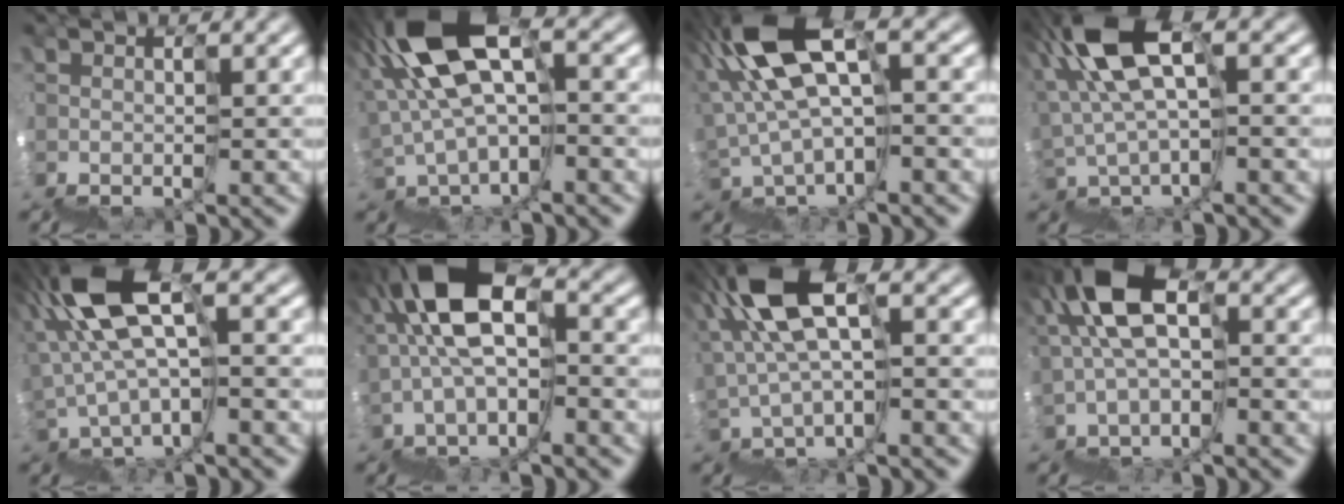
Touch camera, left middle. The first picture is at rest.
{"total": 8.1, "force": [2.7, 4.1, 6.4], "torque": [-0.129, 0.033, 0.047]}
{"total": 8.1, "force": [3.4, 3.3, 6.5], "torque": [-0.141, 0.035, 0.058]}
{"total": 6.9, "force": [3.6, 2.6, 5.2], "torque": [-0.117, 0.029, 0.054]}
{"total": 7.3, "force": [3.3, 2.8, 5.9], "torque": [-0.126, 0.032, 0.052]}
{"total": 7.1, "force": [1.3, 3.8, 5.8], "torque": [-0.101, 0.046, 0.017]}
{"total": 6.6, "force": [3.5, 2.8, 4.9], "torque": [-0.107, 0.029, 0.050]}
{"total": 6.4, "force": [2.5, 3.7, 4.6], "torque": [-0.094, 0.038, 0.031]}